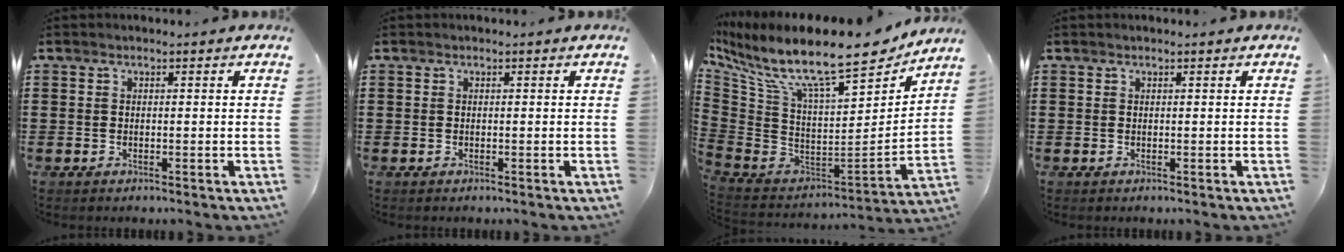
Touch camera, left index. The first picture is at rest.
{"total": 0.0}
{"total": 14.4, "force": [10.1, 2.8, 9.8], "torque": [-0.198, -0.076, 0.164]}
{"total": 0.0}